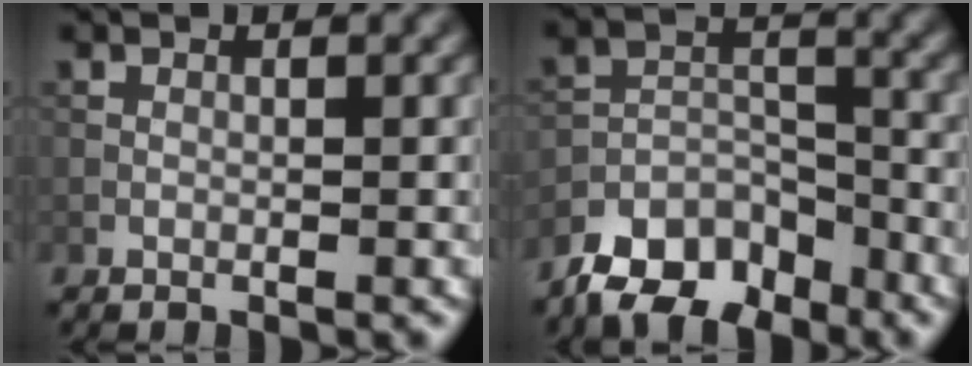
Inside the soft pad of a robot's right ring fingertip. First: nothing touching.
{"total": 7.2, "force": [-5.9, 3.1, 2.7], "torque": [-0.044, -0.004, -0.112]}